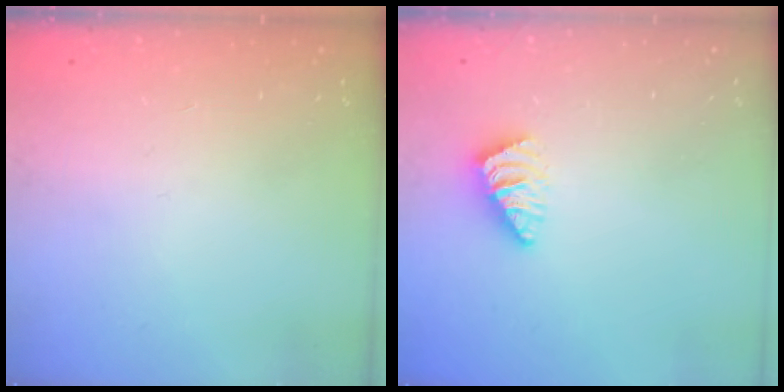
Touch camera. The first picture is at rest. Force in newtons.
{"total": 1.0, "press": 1.0, "slide": 0.3}